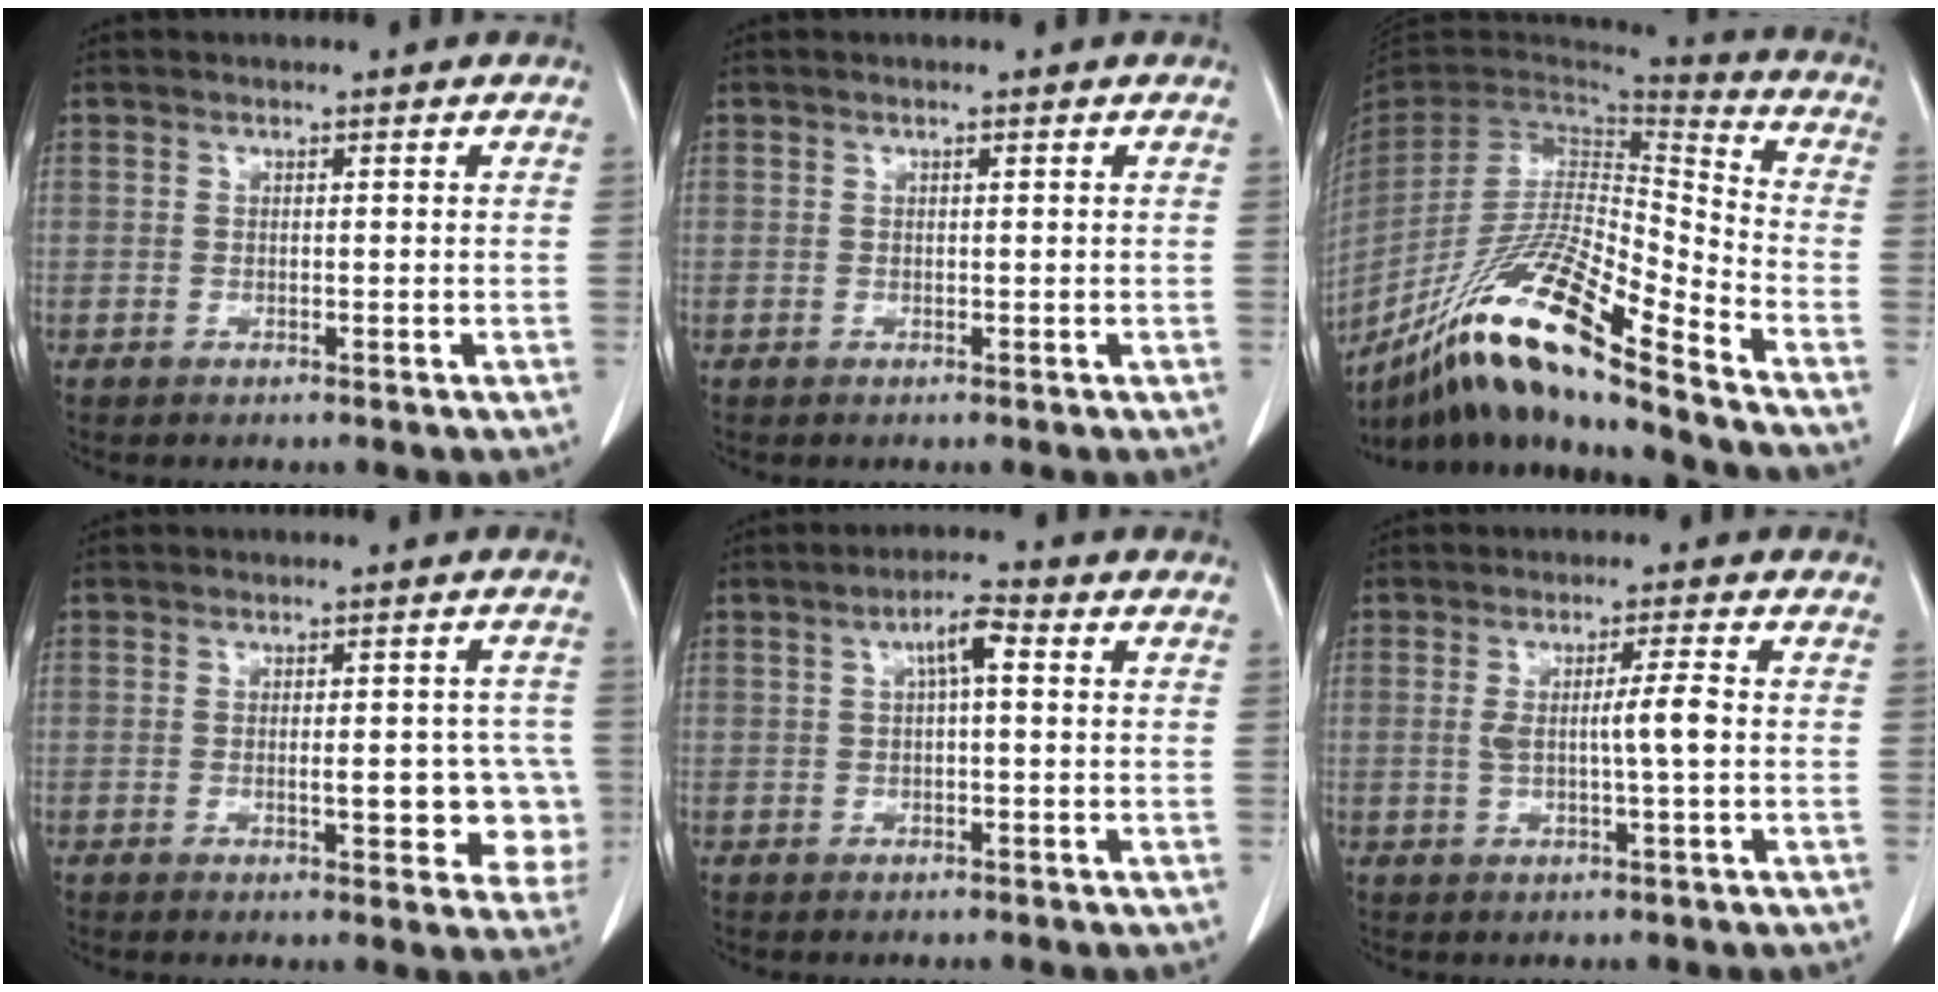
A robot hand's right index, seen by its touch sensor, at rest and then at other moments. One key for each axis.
{"total": 0.0}
{"total": 20.9, "fx": -14.8, "fy": 1.0, "fz": 14.7, "tx": -0.295, "ty": -0.033, "tz": -0.277}
{"total": 8.0, "fx": -1.4, "fy": 2.9, "fz": 7.3, "tx": -0.077, "ty": 0.008, "tz": -0.017}
{"total": 4.0, "fx": 0.9, "fy": 0.7, "fz": 3.8, "tx": -0.068, "ty": 0.013, "tz": 0.013}
{"total": 4.5, "fx": -0.1, "fy": -0.3, "fz": 4.5, "tx": -0.082, "ty": -0.002, "tz": -0.001}